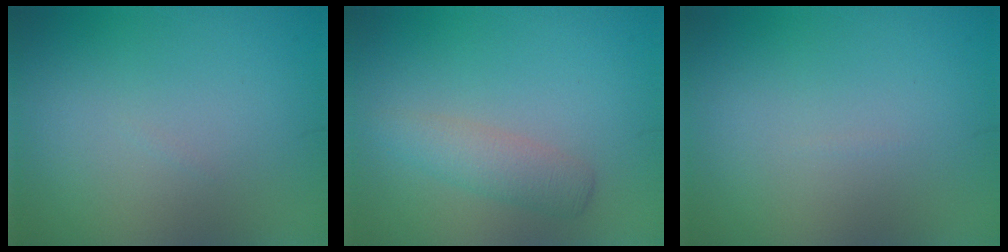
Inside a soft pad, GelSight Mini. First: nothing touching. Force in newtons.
{"total": 2.5, "press": 2.5, "slide": 0.0}
{"total": 0.0}